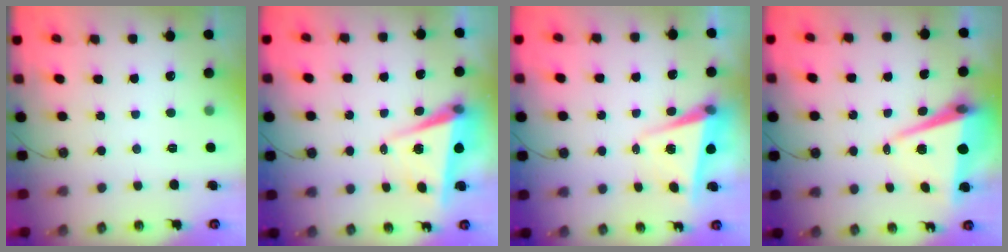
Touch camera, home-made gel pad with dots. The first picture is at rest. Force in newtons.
{"total": 6.0, "press": 4.9, "slide": 3.3}
{"total": 5.4, "press": 5.3, "slide": 1.3}
{"total": 8.9, "press": 8.3, "slide": 3.3}